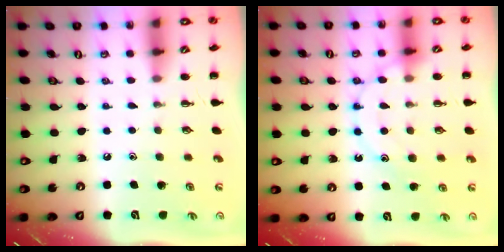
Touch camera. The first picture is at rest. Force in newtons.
{"total": 12.3, "press": 12.2, "slide": 1.7}